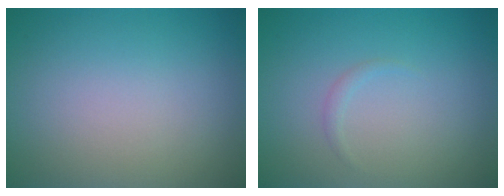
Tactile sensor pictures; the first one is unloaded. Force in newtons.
{"total": 0.6, "press": 0.5, "slide": 0.1}